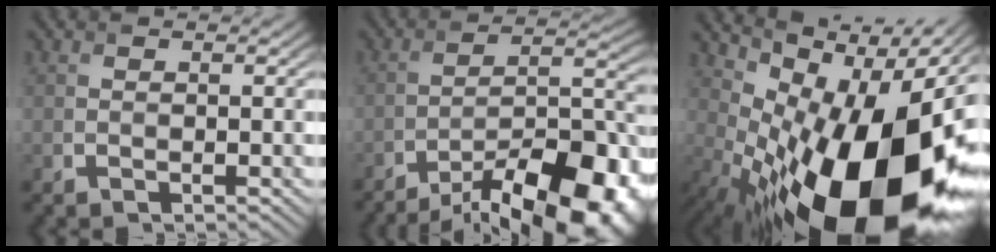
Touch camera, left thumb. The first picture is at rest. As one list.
[{"total": 18.5, "force": [-13.9, 6.1, 10.6], "torque": [-0.134, -0.015, -0.205]}, {"total": 19.5, "force": [-4.2, 9.0, 16.7], "torque": [-0.256, -0.015, -0.069]}]